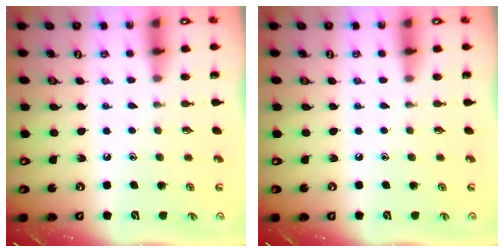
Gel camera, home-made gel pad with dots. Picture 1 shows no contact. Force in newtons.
{"total": 0.0}